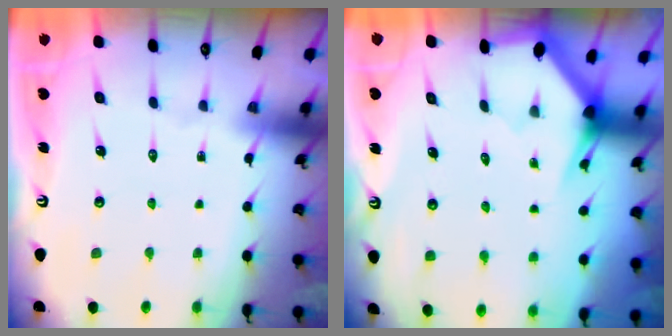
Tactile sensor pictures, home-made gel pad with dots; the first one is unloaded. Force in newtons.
{"total": 3.2, "press": 3.2, "slide": 0.1}